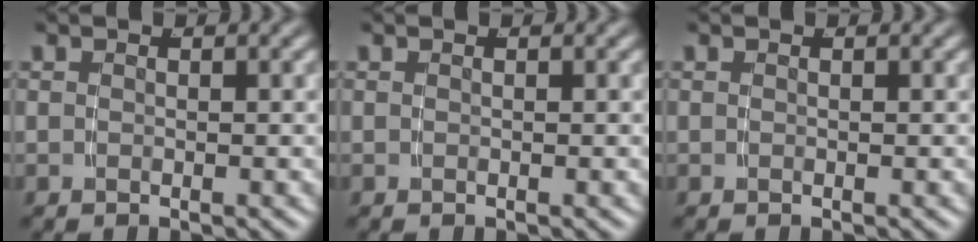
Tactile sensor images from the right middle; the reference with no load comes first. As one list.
[{"total": 0.0}, {"total": 0.0}]